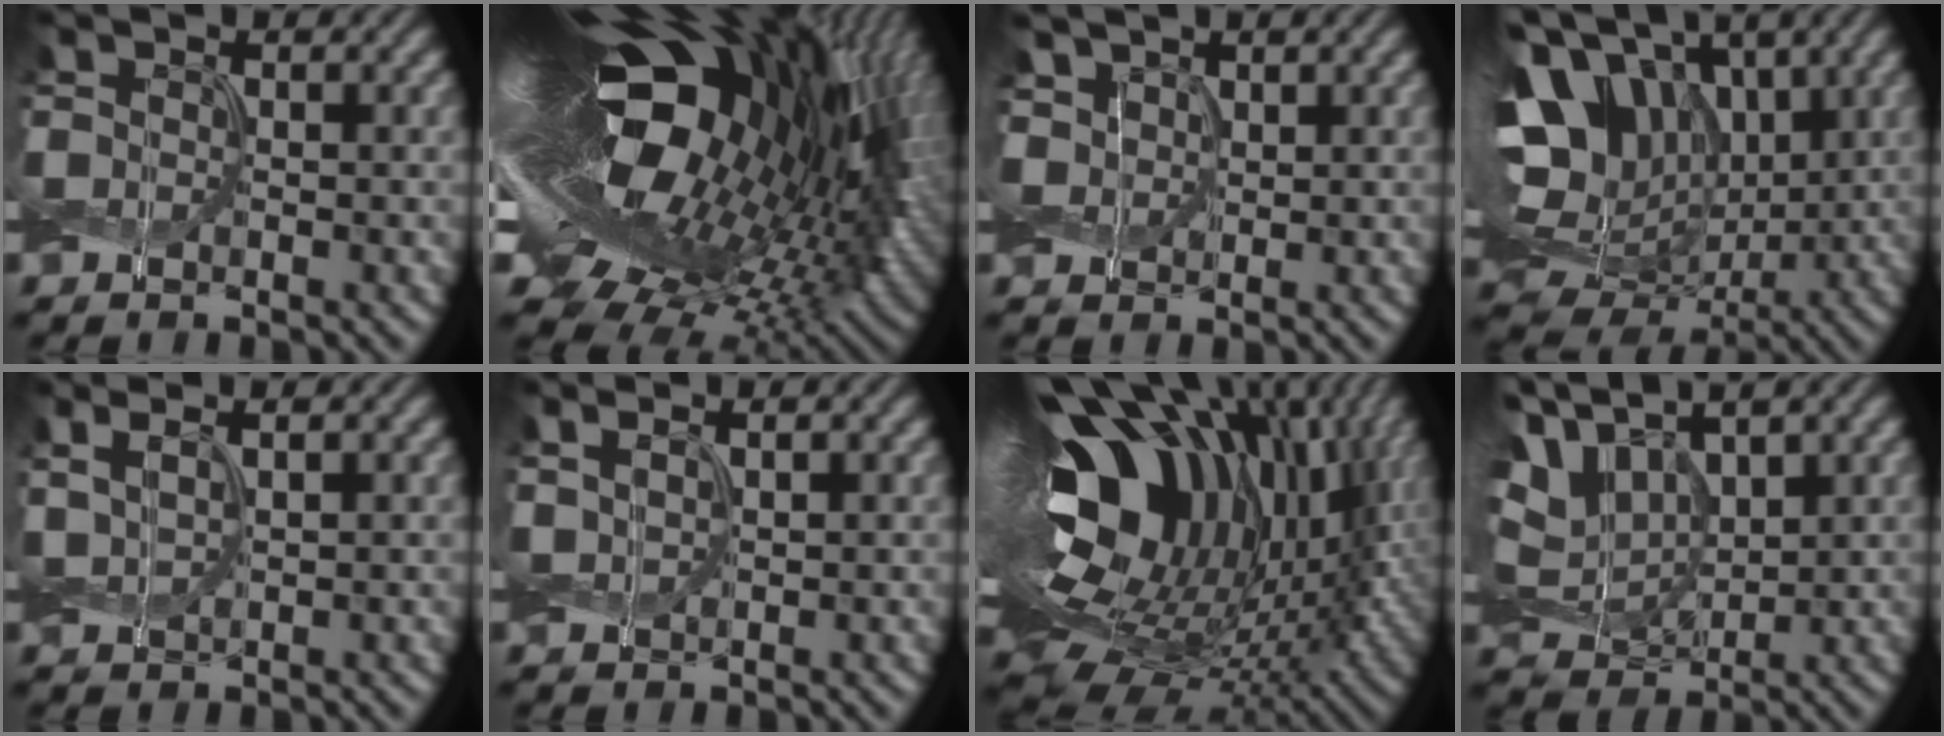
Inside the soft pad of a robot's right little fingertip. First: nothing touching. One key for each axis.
{"total": 21.7, "fx": 2.2, "fy": 11.6, "fz": 18.2, "tx": -0.315, "ty": -0.024, "tz": 0.025}
{"total": 2.7, "fx": 1.5, "fy": 1.9, "fz": 1.1, "tx": -0.034, "ty": 0.007, "tz": 0.025}
{"total": 15.9, "fx": 4.1, "fy": 11.1, "fz": 10.6, "tx": -0.212, "ty": 0.024, "tz": 0.092}
{"total": 2.7, "fx": 1.2, "fy": 1.1, "fz": 2.1, "tx": -0.054, "ty": 0.010, "tz": 0.026}
{"total": 1.6, "fx": 0.9, "fy": 0.8, "fz": 1.1, "tx": -0.027, "ty": 0.004, "tz": 0.020}
{"total": 19.9, "fx": 3.8, "fy": 12.0, "fz": 15.4, "tx": -0.266, "ty": -0.008, "tz": 0.076}
{"total": 7.7, "fx": 3.3, "fy": 4.8, "fz": 4.9, "tx": -0.126, "ty": 0.014, "tz": 0.057}